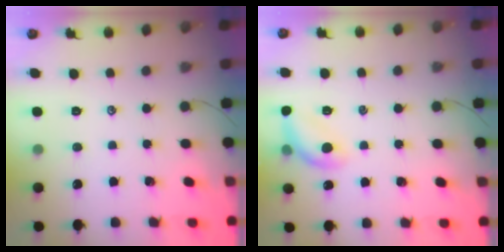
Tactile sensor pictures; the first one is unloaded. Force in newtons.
{"total": 11.3, "press": 11.2, "slide": 1.6}